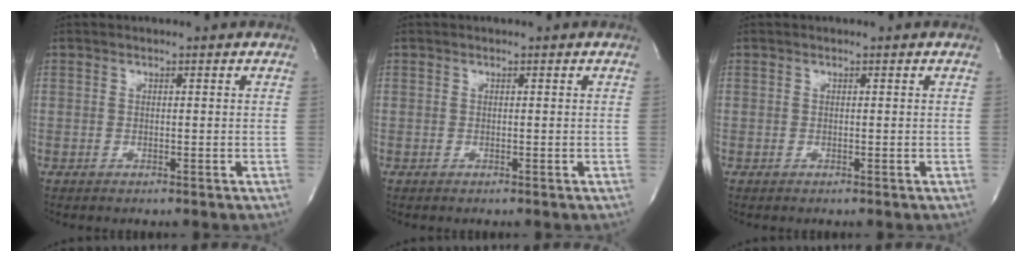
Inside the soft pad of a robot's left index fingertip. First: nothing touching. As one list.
[{"total": 0.0}, {"total": 0.0}]